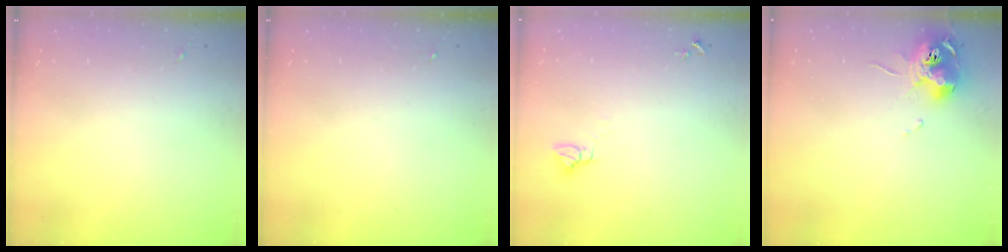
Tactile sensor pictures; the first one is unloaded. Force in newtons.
{"total": 0.0}
{"total": 3.0, "press": 3.0, "slide": 0.1}
{"total": 13.5, "press": 13.5, "slide": 1.2}